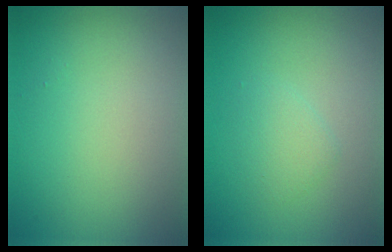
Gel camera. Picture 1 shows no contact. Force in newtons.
{"total": 1.4, "press": 1.4, "slide": 0.1}